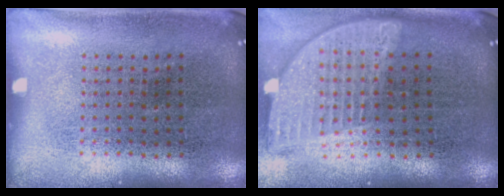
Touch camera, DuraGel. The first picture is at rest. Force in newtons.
{"total": 2.0, "press": 1.6, "slide": 1.2}